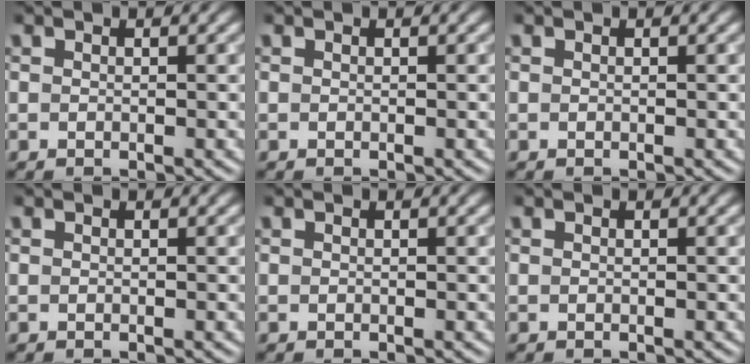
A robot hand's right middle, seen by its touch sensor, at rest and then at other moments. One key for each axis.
{"total": 0.0}
{"total": 0.0}
{"total": 0.0}
{"total": 0.0}
{"total": 0.0}